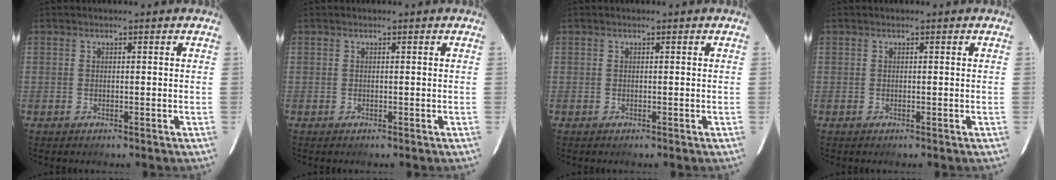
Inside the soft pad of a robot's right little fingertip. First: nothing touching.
{"total": 0.0}
{"total": 0.0}
{"total": 0.0}